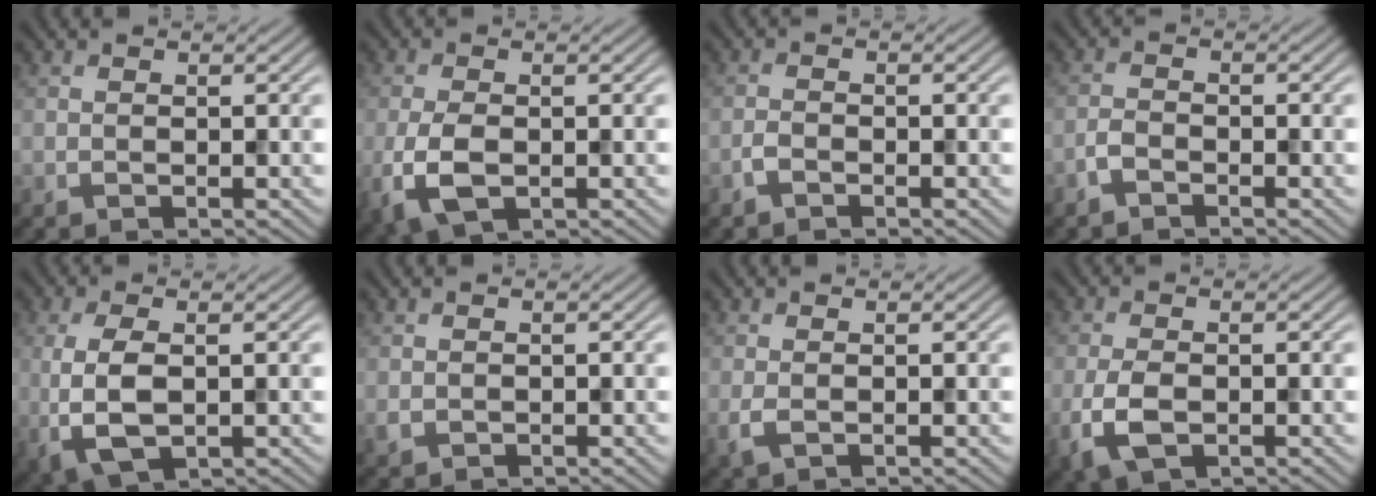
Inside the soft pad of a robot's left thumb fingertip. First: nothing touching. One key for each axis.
{"total": 5.3, "fx": -1.5, "fy": 2.9, "fz": 4.2, "tx": -0.105, "ty": -0.011, "tz": -0.028}
{"total": 1.4, "fx": -1.0, "fy": 0.5, "fz": 0.7, "tx": -0.015, "ty": 0.002, "tz": -0.026}
{"total": 1.8, "fx": -1.4, "fy": 0.6, "fz": 0.8, "tx": -0.018, "ty": 0.002, "tz": -0.037}
{"total": 6.0, "fx": -0.3, "fy": 2.8, "fz": 5.4, "tx": -0.129, "ty": -0.006, "tz": -0.003}
{"total": 0.7, "fx": 0.2, "fy": 0.6, "fz": 0.3, "tx": -0.009, "ty": -0.002, "tz": 0.006}
{"total": 1.4, "fx": 0.0, "fy": 0.6, "fz": 1.3, "tx": -0.034, "ty": -0.002, "tz": -0.002}
{"total": 4.7, "fx": -1.5, "fy": 2.5, "fz": 3.6, "tx": -0.089, "ty": -0.010, "tz": -0.030}